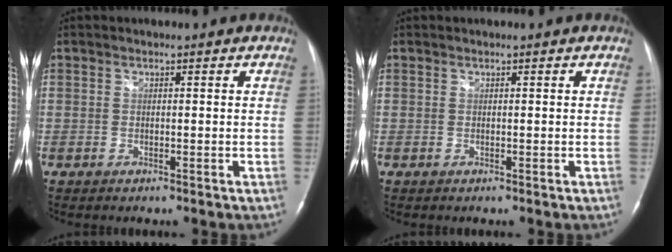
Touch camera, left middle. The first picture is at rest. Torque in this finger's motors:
{"motor_torque": [0.26, -0.25, 0.08, 0.02]}